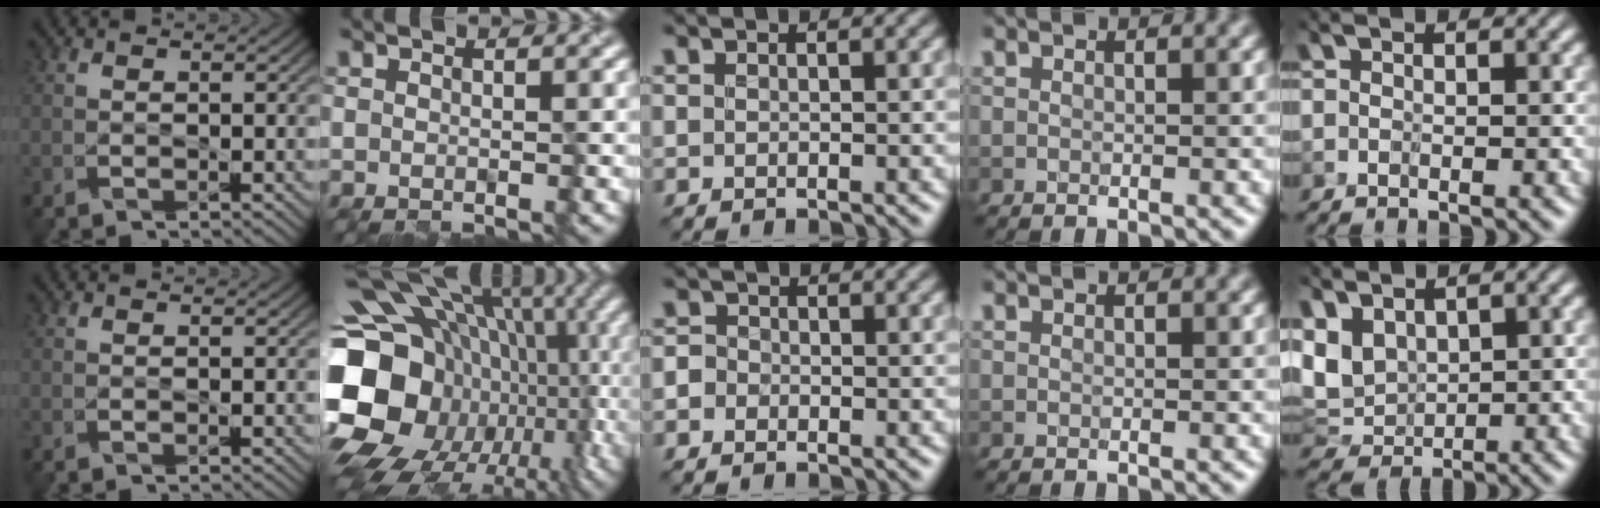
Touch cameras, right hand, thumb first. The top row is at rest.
{"index": {"total": 19.5, "force": [-2.9, 14.9, 12.3], "torque": [-0.223, 0.011, -0.045]}, "middle": {"total": 1.8, "force": [-0.7, 1.6, 0.0], "torque": [0.027, 0.016, -0.025]}, "little": {"total": 5.6, "force": [1.5, 3.7, 3.9], "torque": [-0.102, -0.008, 0.041]}}